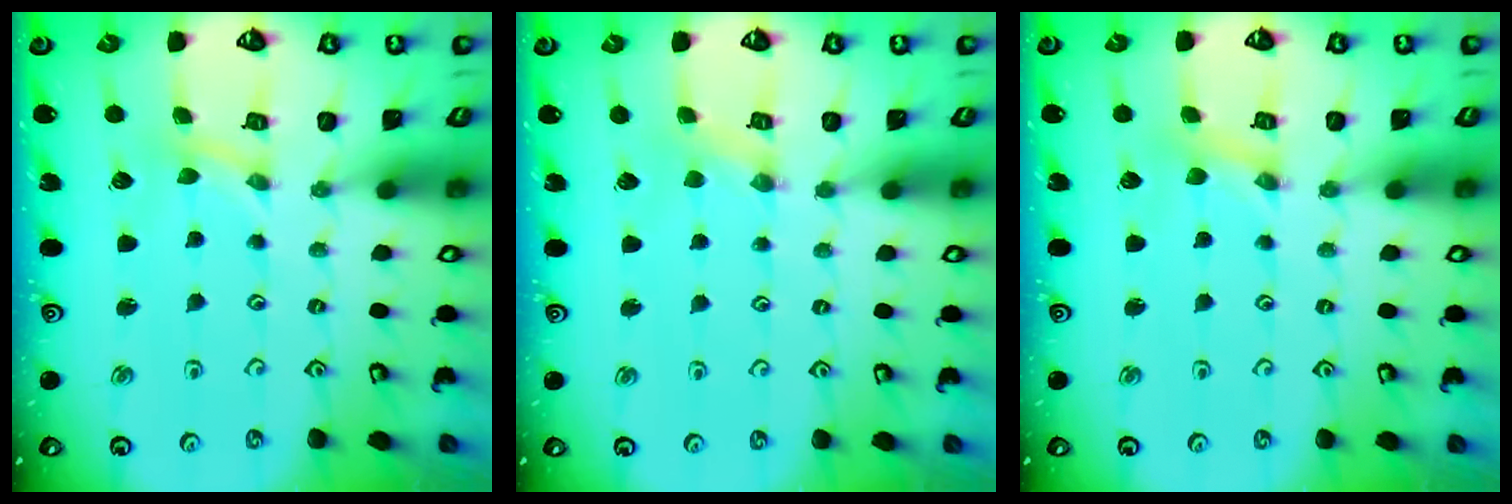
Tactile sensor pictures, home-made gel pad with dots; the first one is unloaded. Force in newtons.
{"total": 0.7, "press": 0.7, "slide": 0.2}
{"total": 0.0}